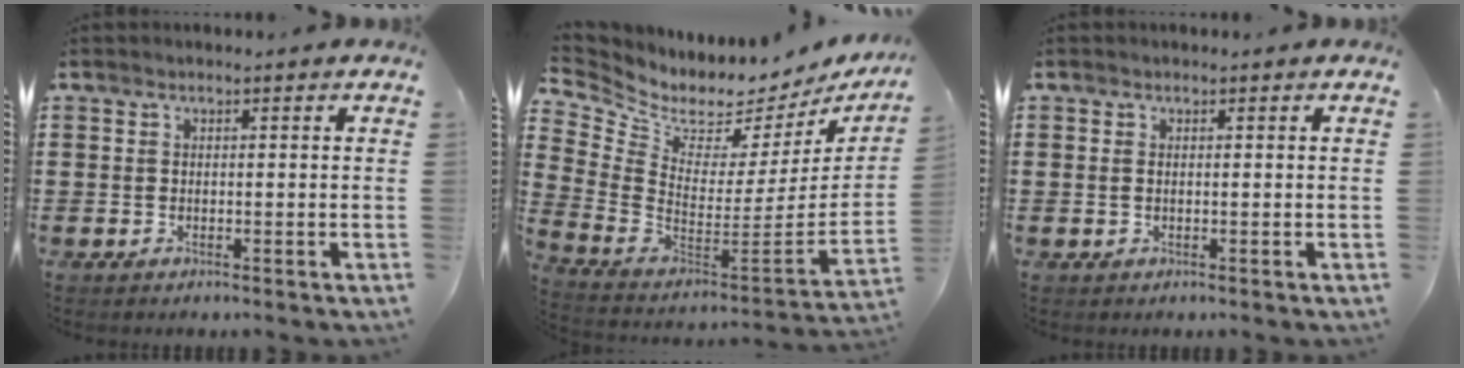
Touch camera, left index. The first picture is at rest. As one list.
[{"total": 3.1, "force": [2.7, 1.4, 0.7], "torque": [-0.044, -0.051, 0.038]}, {"total": 0.8, "force": [0.0, 0.4, 0.7], "torque": [-0.016, 0.001, 0.000]}]